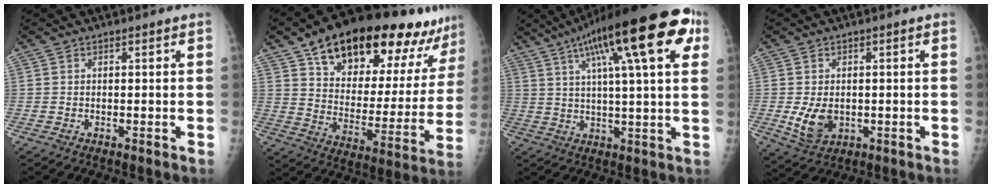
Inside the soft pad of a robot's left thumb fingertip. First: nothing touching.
{"total": 28.2, "force": [18.5, 12.0, 17.6], "torque": [-0.224, -0.046, 0.277]}
{"total": 24.2, "force": [10.8, 5.9, 20.8], "torque": [-0.310, 0.012, 0.158]}
{"total": 6.3, "force": [-0.9, 4.4, 4.4], "torque": [-0.069, -0.007, -0.002]}